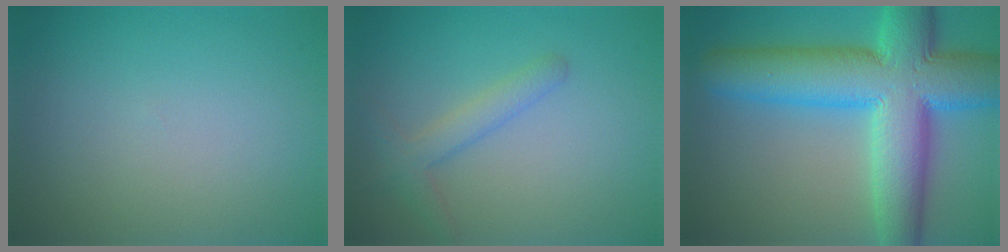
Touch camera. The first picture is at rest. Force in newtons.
{"total": 2.2, "press": 2.2, "slide": 0.1}
{"total": 12.6, "press": 12.6, "slide": 0.2}